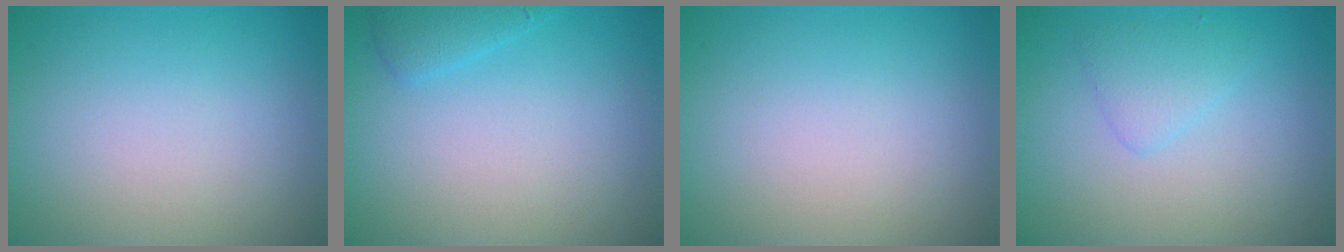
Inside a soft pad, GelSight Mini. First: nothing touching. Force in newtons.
{"total": 1.4, "press": 1.4, "slide": 0.1}
{"total": 0.0}
{"total": 1.6, "press": 1.6, "slide": 0.1}